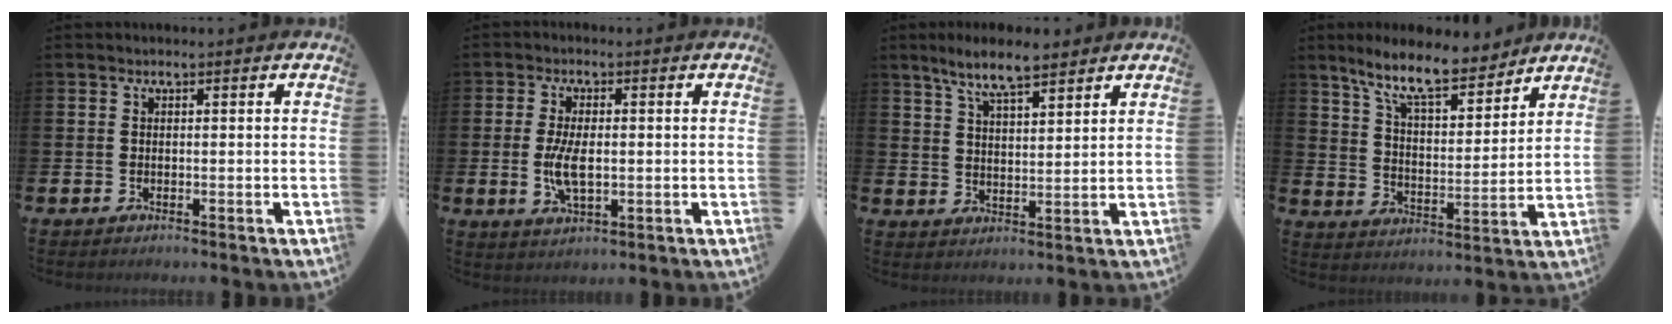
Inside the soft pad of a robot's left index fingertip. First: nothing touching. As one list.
[{"total": 5.5, "force": [-0.2, 2.6, 4.9], "torque": [-0.092, -0.003, -0.011]}, {"total": 7.2, "force": [6.2, 1.4, 3.2], "torque": [-0.077, -0.016, 0.112]}, {"total": 10.4, "force": [8.8, 2.7, 4.8], "torque": [-0.112, -0.044, 0.156]}]